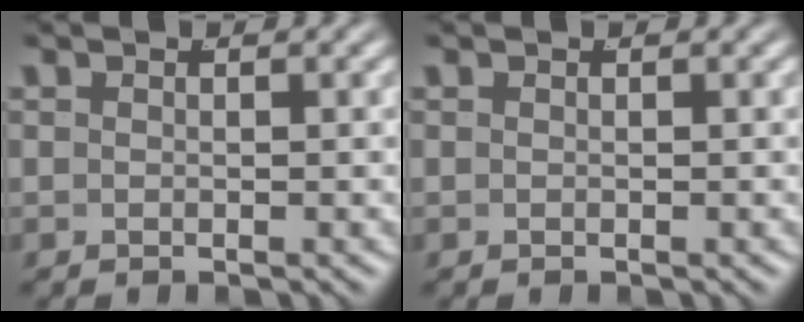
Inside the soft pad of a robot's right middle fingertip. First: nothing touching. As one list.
[{"total": 0.0}]